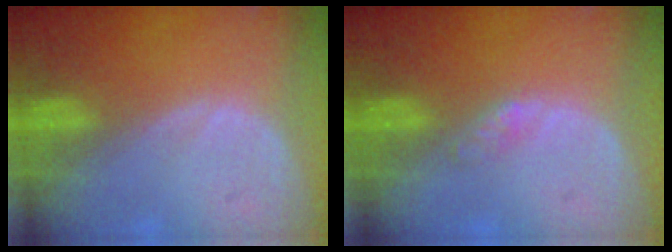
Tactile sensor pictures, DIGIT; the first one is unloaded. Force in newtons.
{"total": 1.4, "press": 1.4, "slide": 0.1}